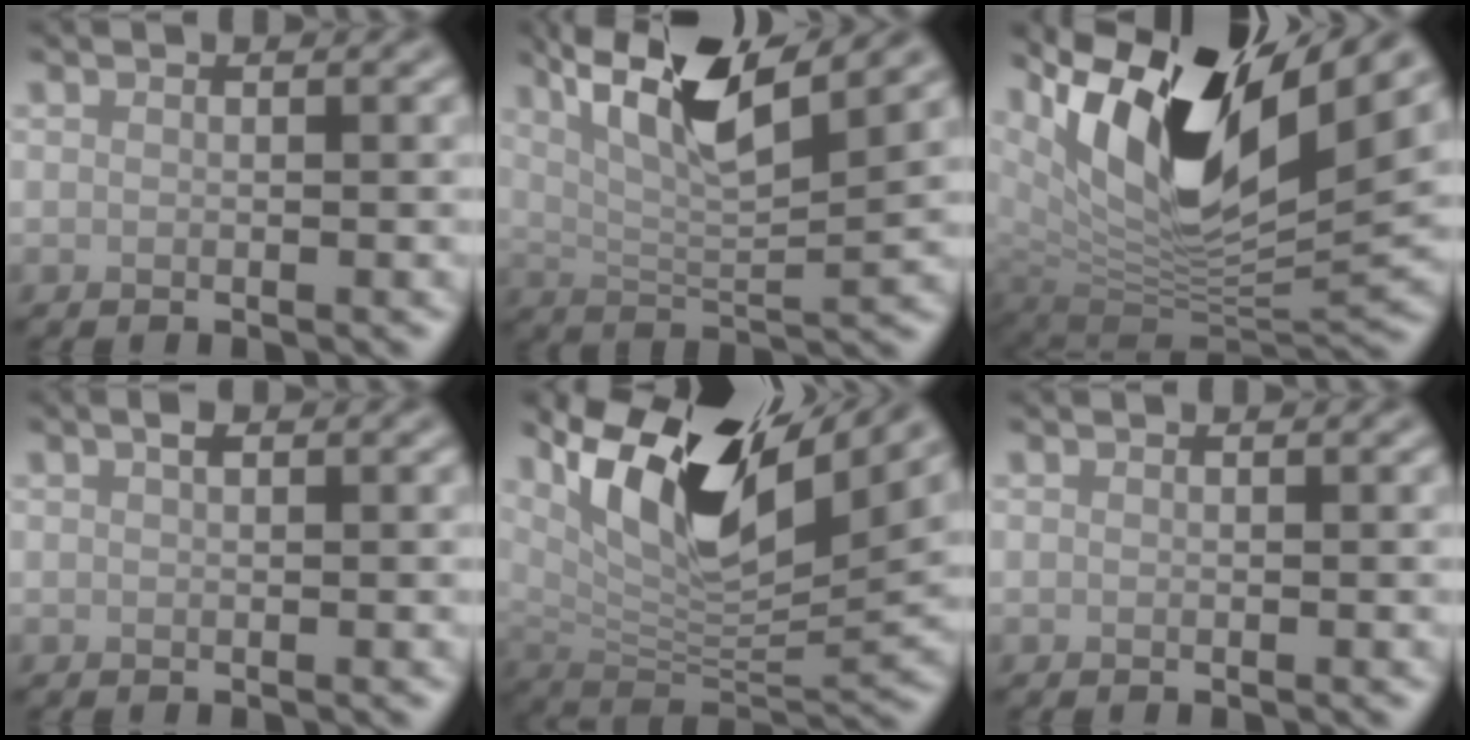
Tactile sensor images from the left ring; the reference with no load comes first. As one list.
[{"total": 9.7, "force": [5.1, 2.4, 8.0], "torque": [-0.145, 0.005, 0.093]}, {"total": 14.7, "force": [6.7, 6.4, 11.5], "torque": [-0.207, 0.009, 0.125]}, {"total": 0.9, "force": [0.4, 0.3, 0.7], "torque": [-0.011, 0.003, 0.008]}, {"total": 13.3, "force": [7.3, 5.0, 9.9], "torque": [-0.173, 0.007, 0.136]}, {"total": 0.0}]